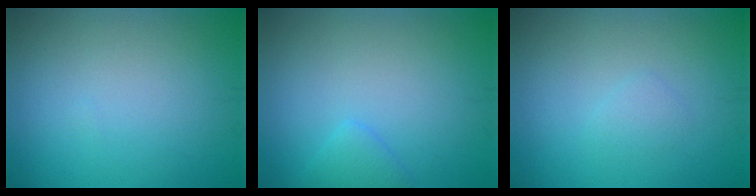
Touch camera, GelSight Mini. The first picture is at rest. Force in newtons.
{"total": 1.5, "press": 1.5, "slide": 0.1}
{"total": 0.9, "press": 0.9, "slide": 0.1}